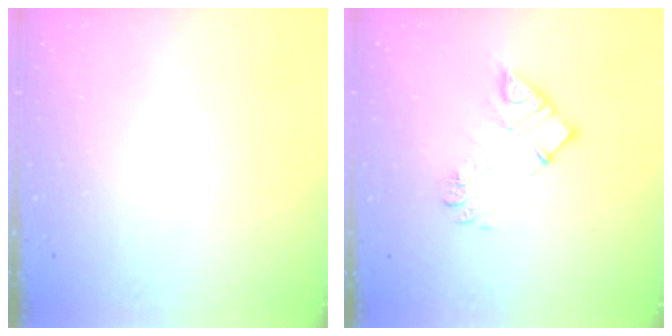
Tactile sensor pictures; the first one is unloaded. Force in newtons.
{"total": 11.1, "press": 11.1, "slide": 0.5}